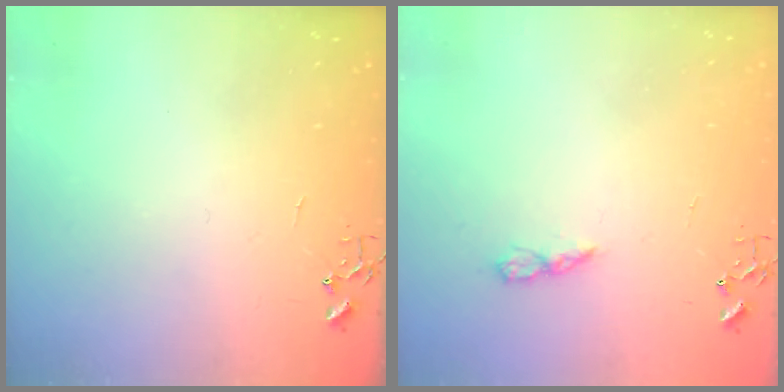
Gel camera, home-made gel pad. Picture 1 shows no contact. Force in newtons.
{"total": 5.8, "press": 5.7, "slide": 0.6}